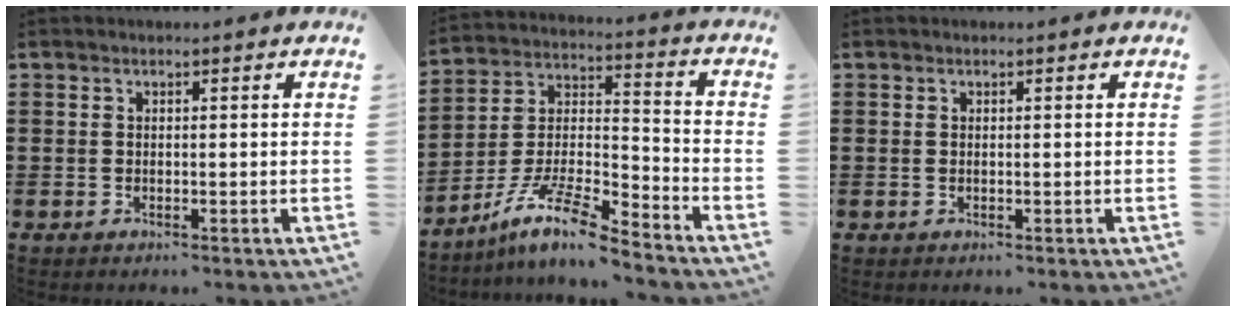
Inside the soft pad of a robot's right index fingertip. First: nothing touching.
{"total": 10.8, "force": [-8.8, 1.7, 6.2], "torque": [-0.125, 0.012, -0.174]}
{"total": 0.0}